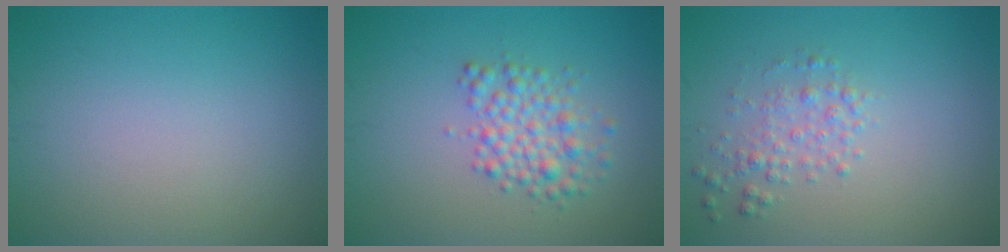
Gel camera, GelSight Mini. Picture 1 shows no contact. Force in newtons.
{"total": 3.3, "press": 3.3, "slide": 0.0}
{"total": 2.0, "press": 2.0, "slide": 0.1}